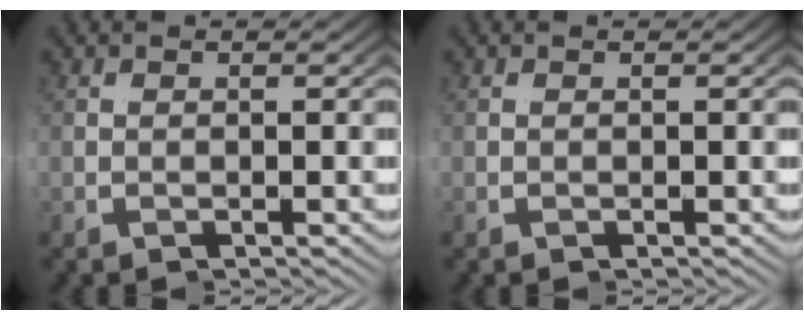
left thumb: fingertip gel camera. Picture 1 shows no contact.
{"total": 0.0}